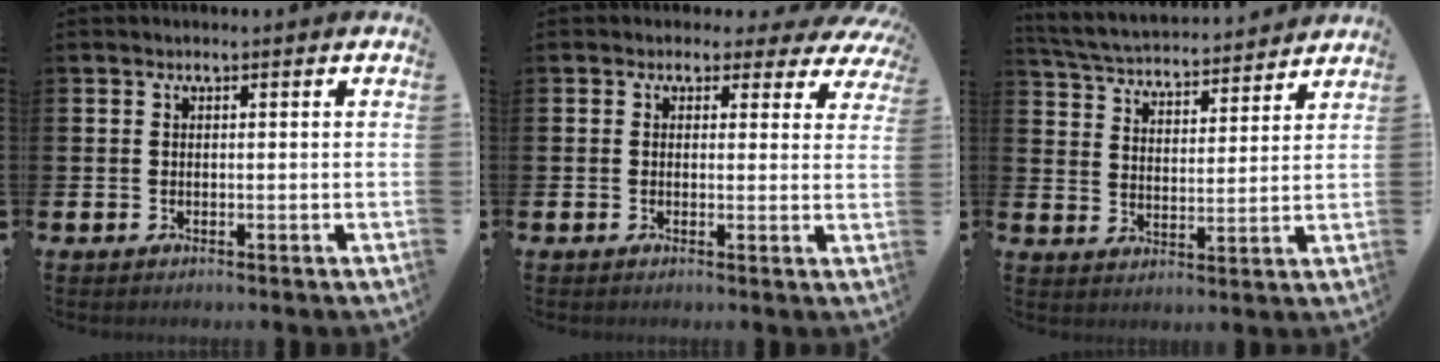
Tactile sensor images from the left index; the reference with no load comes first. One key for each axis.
{"total": 1.9, "fx": 1.2, "fy": 1.5, "fz": 0.3, "tx": -0.007, "ty": -0.008, "tz": 0.014}
{"total": 4.9, "fx": 4.8, "fy": 0.7, "fz": 0.6, "tx": -0.038, "ty": -0.039, "tz": 0.081}